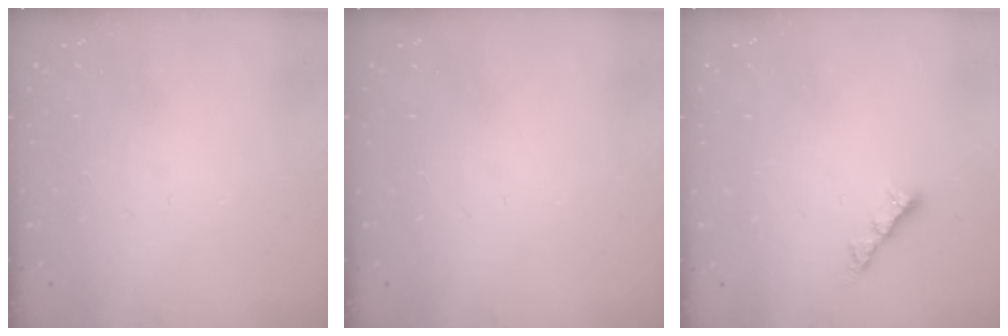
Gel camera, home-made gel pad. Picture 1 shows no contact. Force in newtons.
{"total": 0.0}
{"total": 4.4, "press": 4.4, "slide": 0.3}